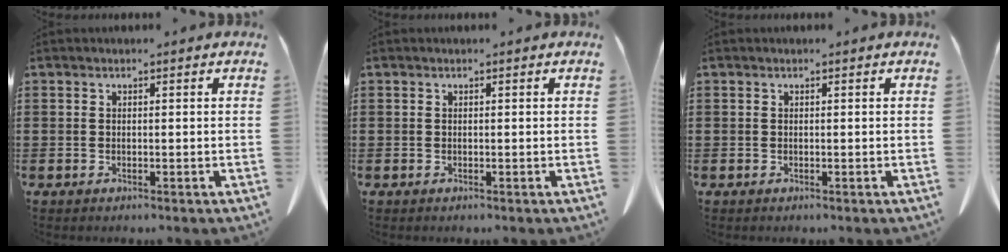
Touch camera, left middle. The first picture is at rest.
{"total": 0.0}
{"total": 0.0}